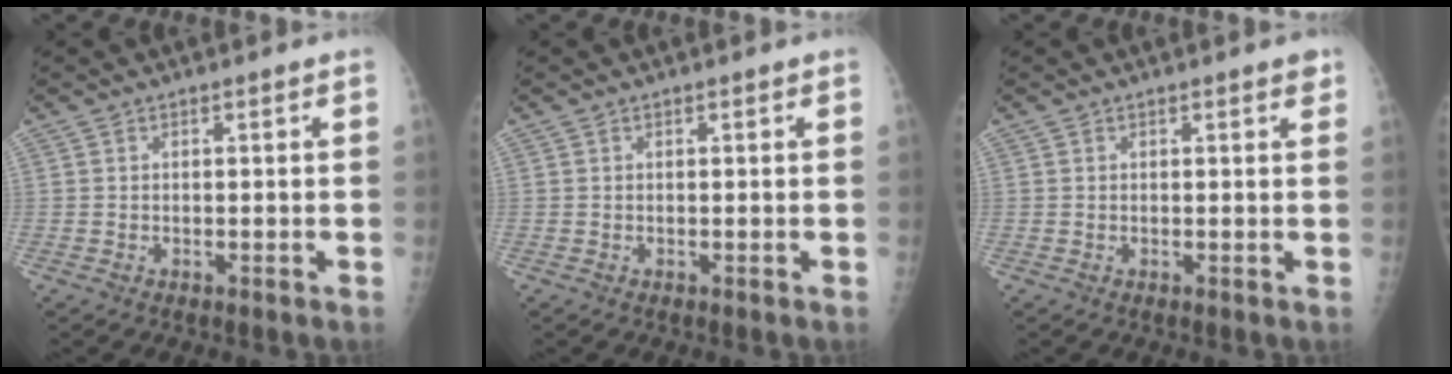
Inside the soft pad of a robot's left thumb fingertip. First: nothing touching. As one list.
[{"total": 0.0}, {"total": 1.2, "force": [0.8, 0.4, 0.8], "torque": [-0.007, -0.001, 0.006]}]